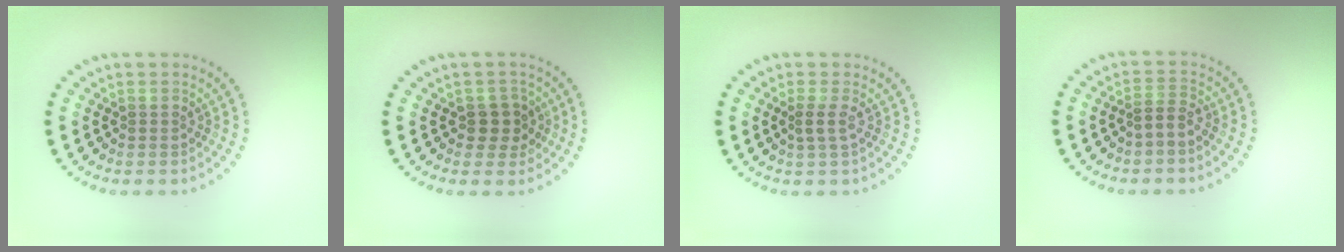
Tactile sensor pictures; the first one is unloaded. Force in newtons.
{"total": 2.3, "press": 2.1, "slide": 0.8}
{"total": 1.3, "press": 0.9, "slide": 0.9}
{"total": 1.6, "press": 1.2, "slide": 1.0}